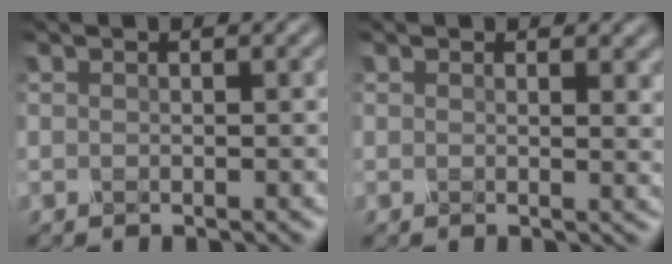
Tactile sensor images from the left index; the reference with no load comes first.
{"total": 1.9, "force": [0.9, 0.8, 1.4], "torque": [-0.010, -0.001, 0.015]}